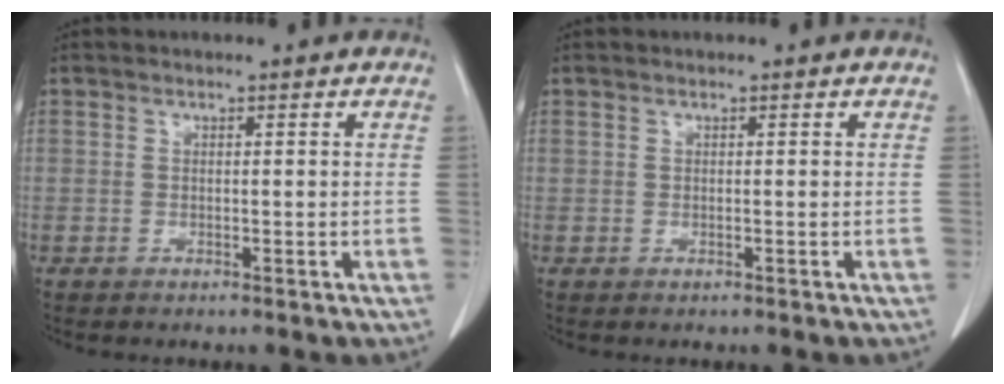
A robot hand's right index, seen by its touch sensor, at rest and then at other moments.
{"total": 0.0}